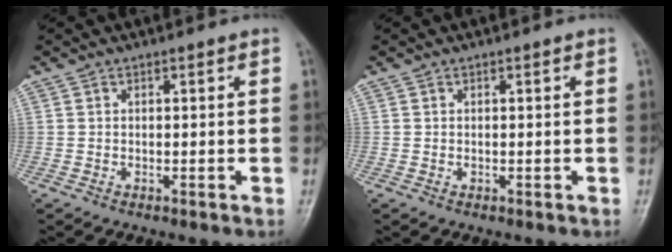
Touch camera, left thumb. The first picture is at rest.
{"total": 0.0}